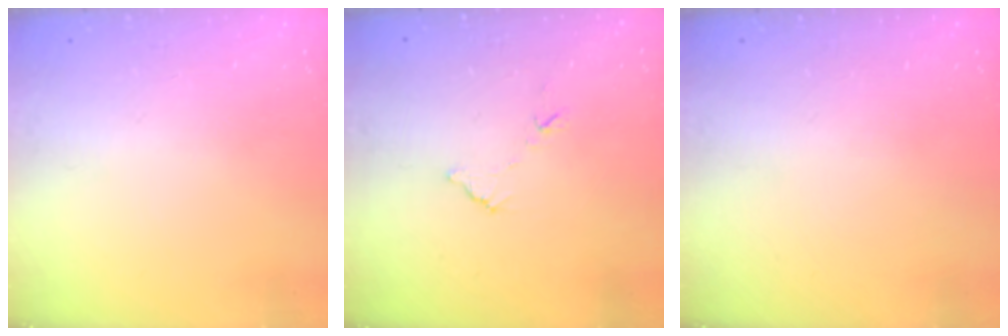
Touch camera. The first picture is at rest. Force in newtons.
{"total": 5.3, "press": 5.3, "slide": 0.2}
{"total": 0.0}